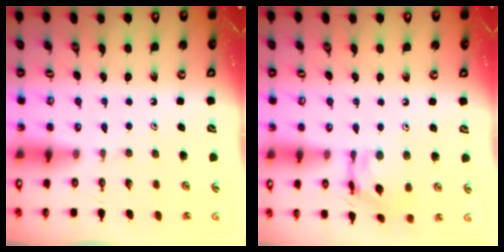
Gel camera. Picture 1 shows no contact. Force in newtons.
{"total": 12.1, "press": 12.1, "slide": 0.9}